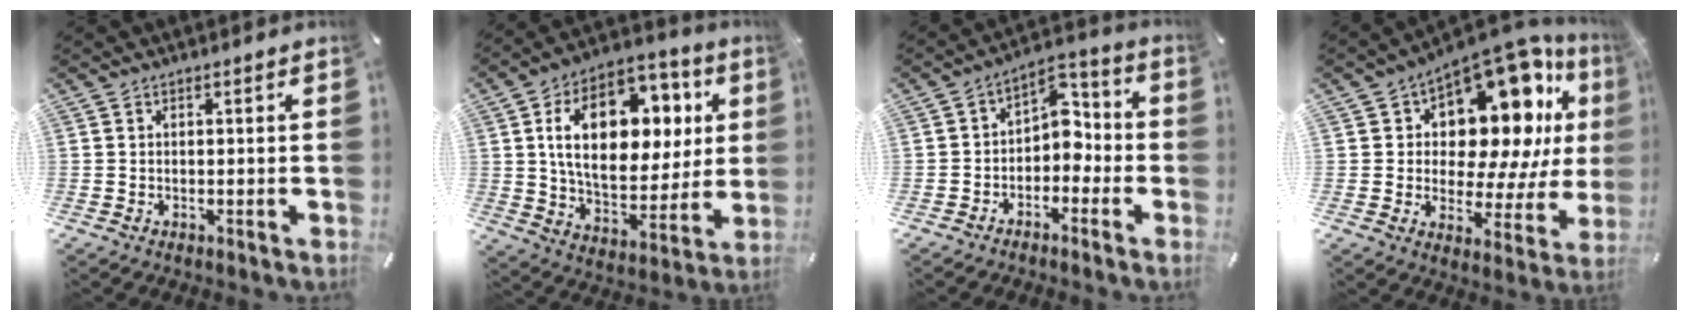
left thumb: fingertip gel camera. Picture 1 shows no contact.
{"total": 21.2, "force": [6.1, 13.9, 14.9], "torque": [-0.240, -0.013, 0.106]}
{"total": 7.2, "force": [-1.1, 5.8, 4.1], "torque": [-0.052, 0.010, -0.027]}
{"total": 19.4, "force": [10.2, 9.9, 13.2], "torque": [-0.183, -0.091, 0.167]}